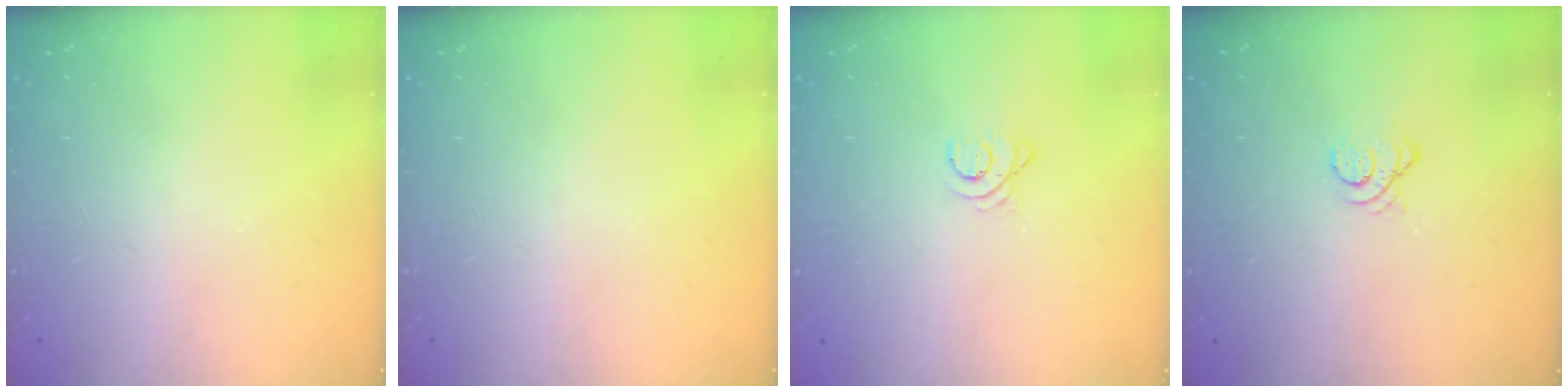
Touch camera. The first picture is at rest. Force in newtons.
{"total": 0.0}
{"total": 2.3, "press": 2.3, "slide": 0.3}
{"total": 3.1, "press": 3.1, "slide": 0.1}